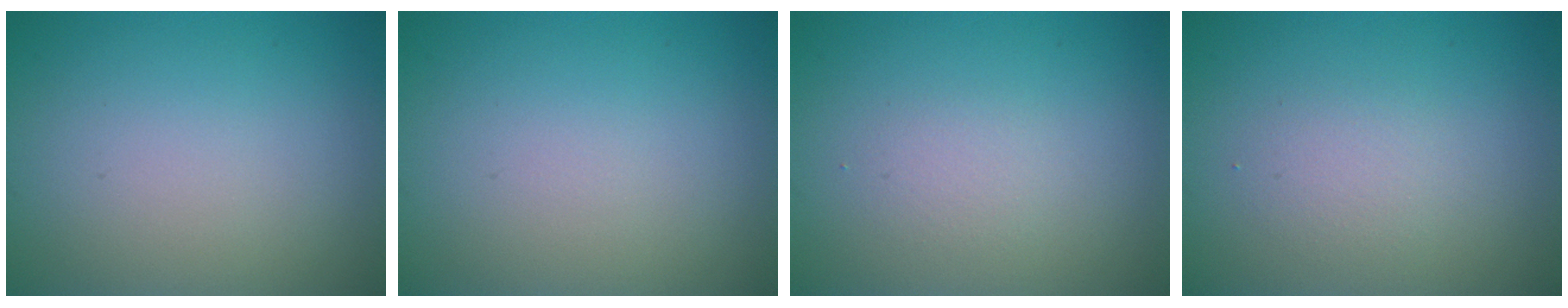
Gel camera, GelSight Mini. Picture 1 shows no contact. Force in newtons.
{"total": 0.0}
{"total": 1.2, "press": 1.2, "slide": 0.0}
{"total": 1.6, "press": 1.6, "slide": 0.1}